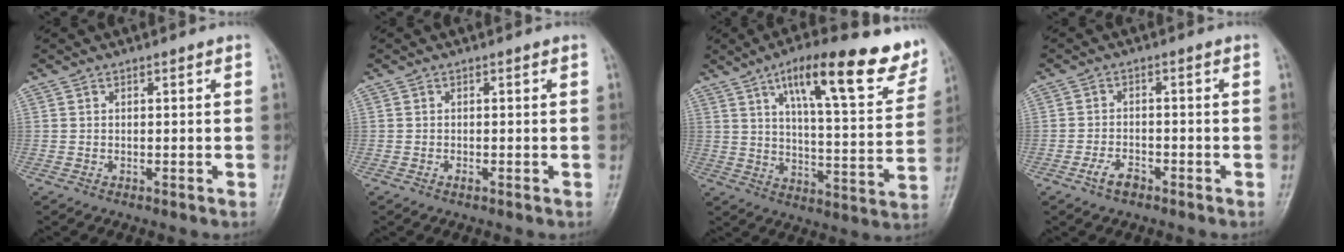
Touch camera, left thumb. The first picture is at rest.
{"total": 0.6, "force": [-0.4, 0.2, 0.3], "torque": [-0.007, 0.007, -0.006]}
{"total": 21.0, "force": [12.7, 5.7, 15.7], "torque": [-0.188, -0.042, 0.186]}
{"total": 3.3, "force": [-2.2, 1.6, 1.8], "torque": [-0.034, 0.018, -0.039]}